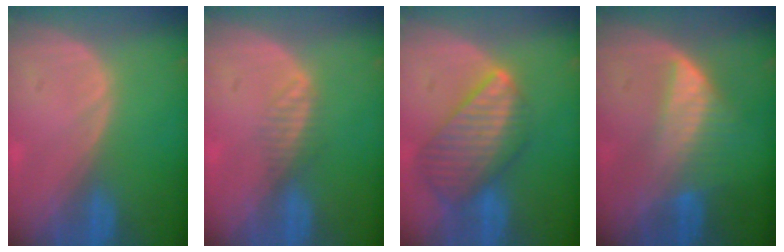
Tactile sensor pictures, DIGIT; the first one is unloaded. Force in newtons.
{"total": 2.0, "press": 1.8, "slide": 0.8}
{"total": 9.5, "press": 8.3, "slide": 4.6}
{"total": 6.7, "press": 5.9, "slide": 3.2}